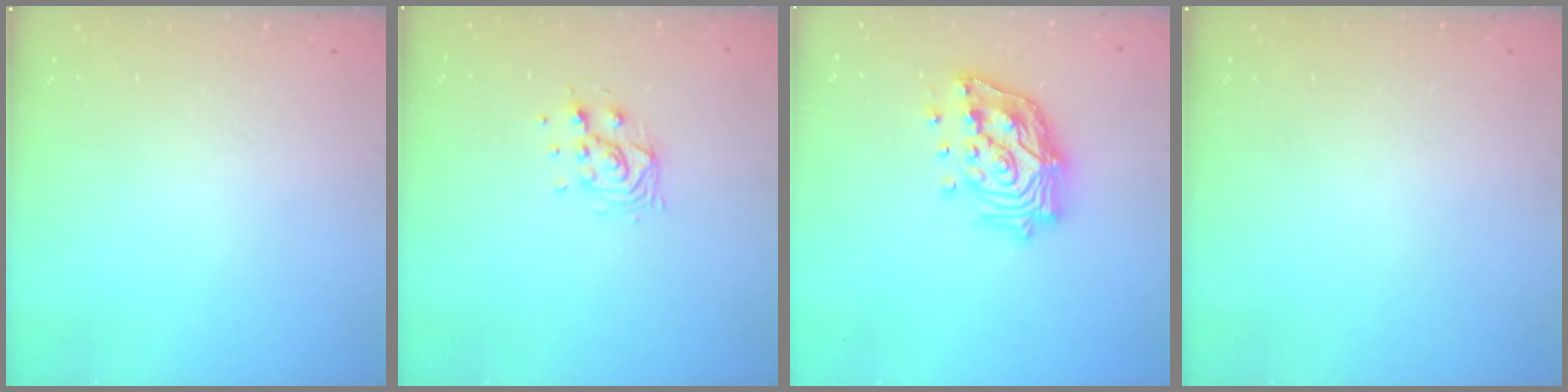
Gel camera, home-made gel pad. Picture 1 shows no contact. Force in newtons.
{"total": 9.0, "press": 8.9, "slide": 1.5}
{"total": 16.9, "press": 16.7, "slide": 2.3}
{"total": 0.0}